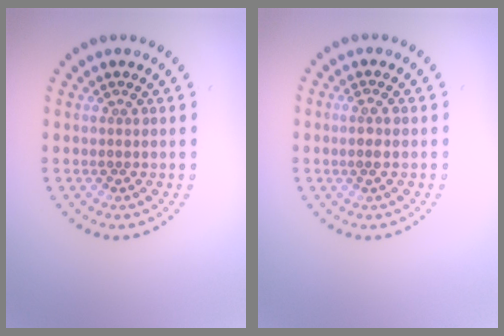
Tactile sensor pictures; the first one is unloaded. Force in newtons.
{"total": 1.1, "press": 0.8, "slide": 0.8}